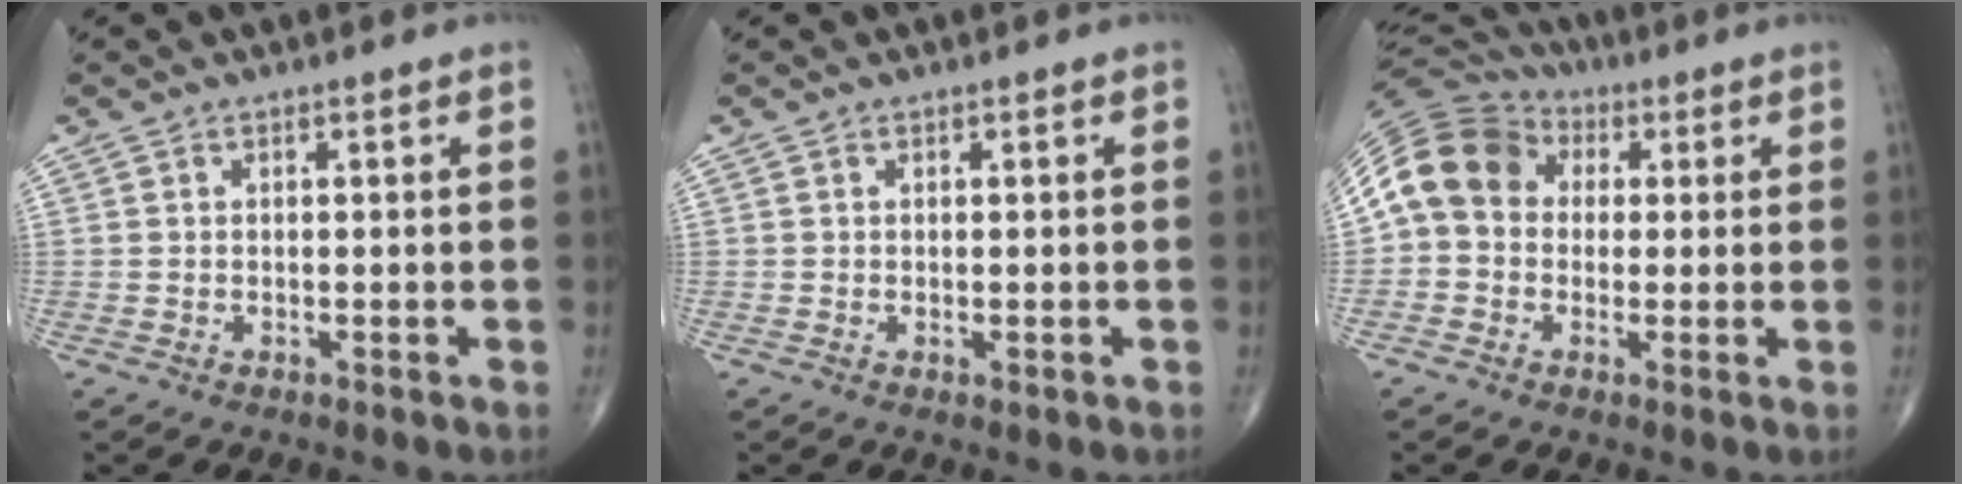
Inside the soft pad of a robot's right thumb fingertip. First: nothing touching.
{"total": 0.6, "force": [-0.1, 0.3, 0.5], "torque": [-0.012, -0.004, 0.000]}
{"total": 13.0, "force": [1.8, 10.8, 7.1], "torque": [-0.128, 0.035, 0.020]}